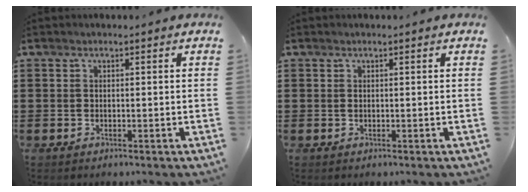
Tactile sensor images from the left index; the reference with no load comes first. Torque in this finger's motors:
{"motor_torque": [-0.05, 0.02, 0.10, 0.00]}